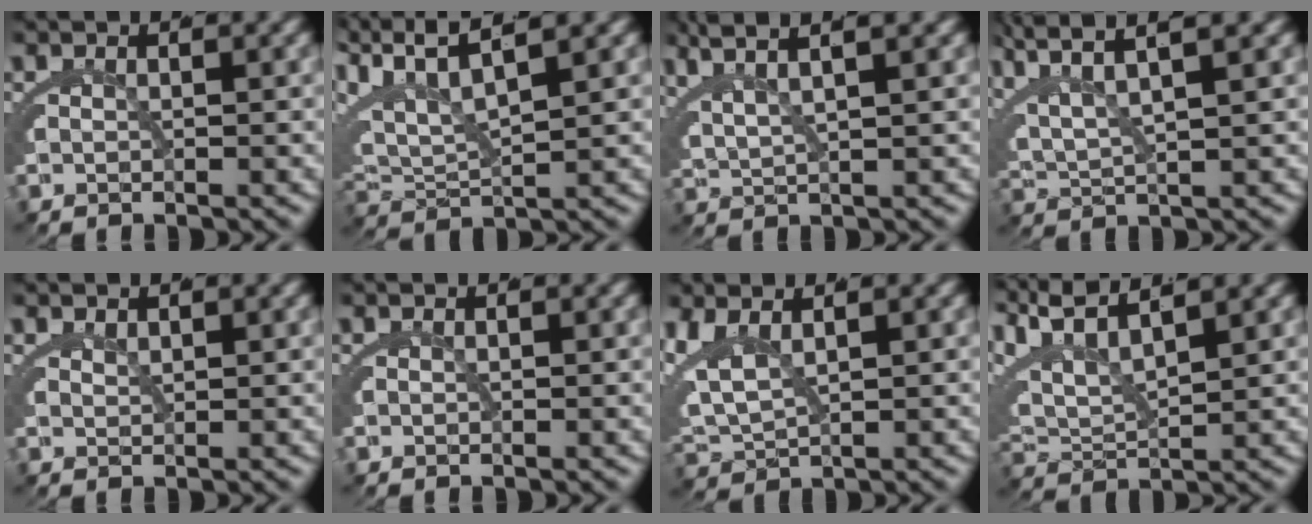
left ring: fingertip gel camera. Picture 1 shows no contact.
{"total": 6.8, "force": [2.2, 4.5, 4.6], "torque": [-0.121, -0.008, 0.042]}
{"total": 5.3, "force": [4.0, 0.7, 3.4], "torque": [-0.058, 0.019, 0.068]}
{"total": 4.6, "force": [2.5, 1.3, 3.6], "torque": [-0.080, -0.004, 0.053]}
{"total": 1.4, "force": [1.3, 0.0, 0.4], "torque": [-0.005, 0.000, 0.028]}
{"total": 0.0}
{"total": 4.6, "force": [0.9, 3.1, 3.3], "torque": [-0.105, -0.019, 0.037]}
{"total": 6.7, "force": [3.5, 3.8, 4.3], "torque": [-0.113, 0.001, 0.060]}